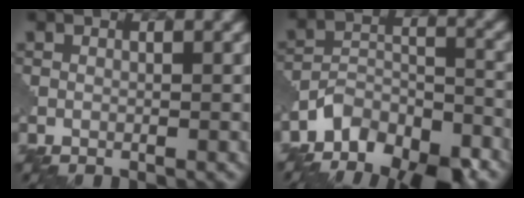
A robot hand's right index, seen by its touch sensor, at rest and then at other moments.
{"total": 10.1, "force": [-8.4, 4.2, 3.5], "torque": [-0.042, 0.006, -0.130]}